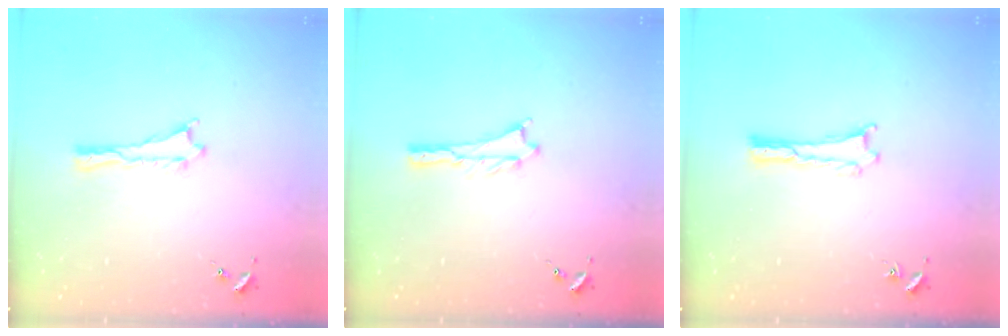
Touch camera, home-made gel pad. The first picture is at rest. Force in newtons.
{"total": 0.5, "press": 0.5, "slide": 0.2}
{"total": 0.0}